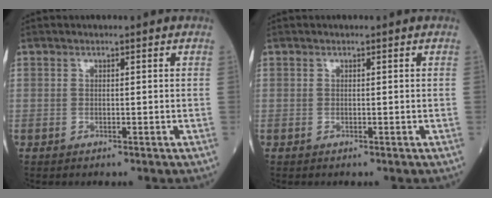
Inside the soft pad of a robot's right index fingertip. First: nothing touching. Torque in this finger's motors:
{"motor_torque": [0.00, 0.00, 0.00, 0.00]}